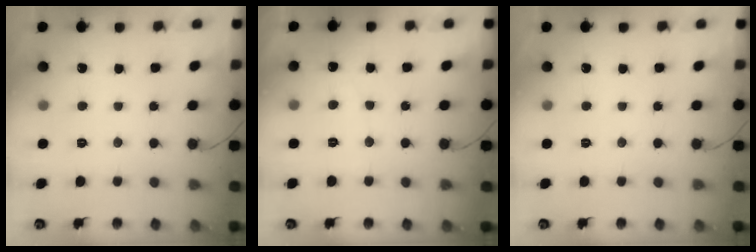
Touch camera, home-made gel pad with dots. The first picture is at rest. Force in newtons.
{"total": 2.3, "press": 2.3, "slide": 0.1}
{"total": 0.0}